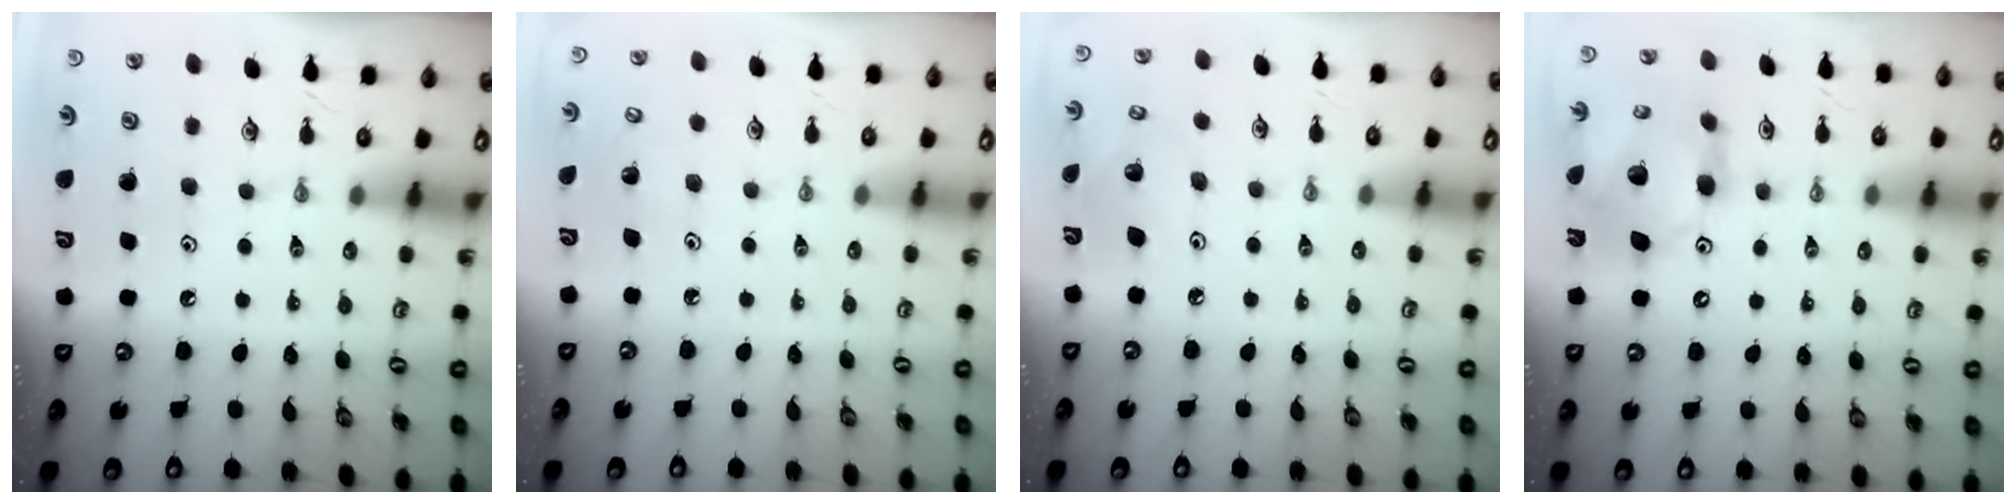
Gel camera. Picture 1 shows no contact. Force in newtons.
{"total": 3.3, "press": 3.3, "slide": 0.3}
{"total": 6.9, "press": 6.8, "slide": 1.4}
{"total": 13.7, "press": 13.6, "slide": 1.4}